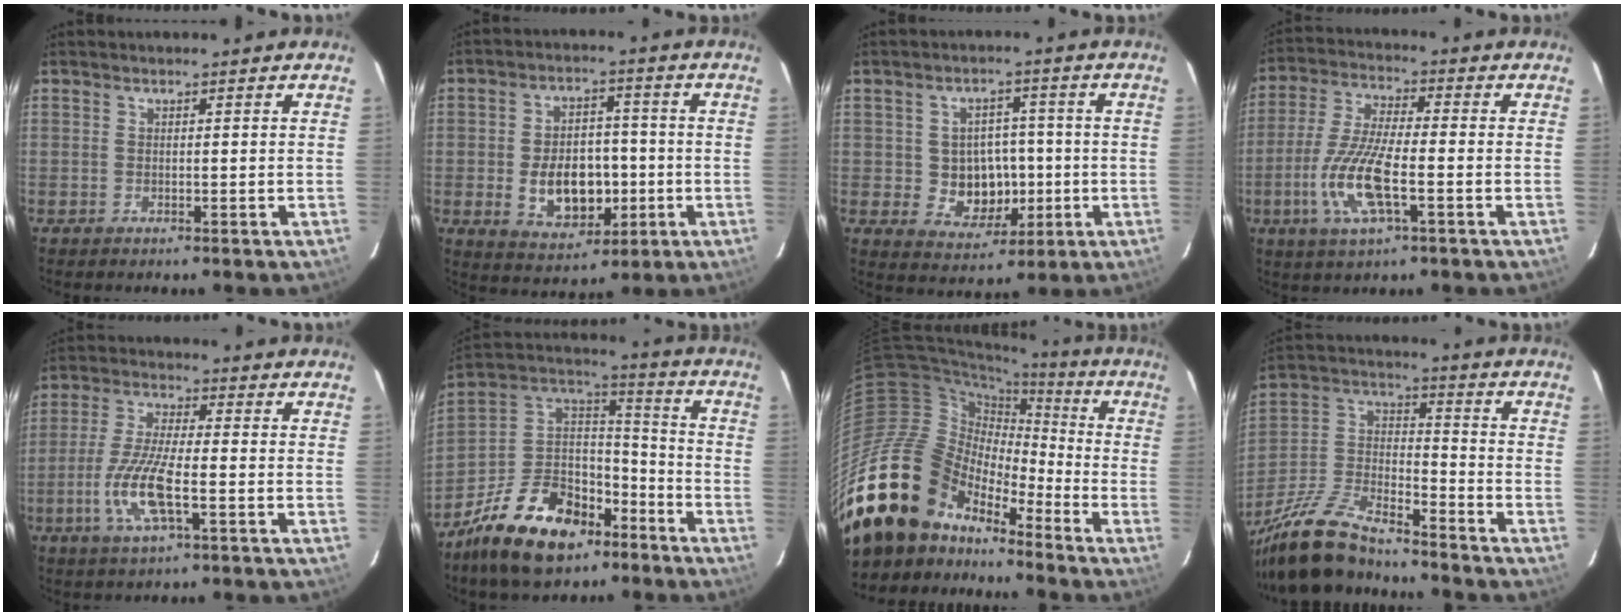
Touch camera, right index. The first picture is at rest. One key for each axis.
{"total": 11.6, "fx": -2.3, "fy": 7.8, "fz": 8.3, "tx": -0.164, "ty": 0.009, "tz": -0.018}
{"total": 8.5, "fx": -1.1, "fy": 7.4, "fz": 3.9, "tx": -0.084, "ty": 0.011, "tz": 0.000}
{"total": 12.6, "fx": -3.9, "fy": 3.4, "fz": 11.5, "tx": -0.245, "ty": -0.008, "tz": -0.078}
{"total": 10.8, "fx": -3.6, "fy": 2.4, "fz": 9.9, "tx": -0.209, "ty": -0.007, "tz": -0.071}
{"total": 21.3, "fx": -13.4, "fy": 12.0, "fz": 11.3, "tx": -0.246, "ty": 0.038, "tz": -0.218}
{"total": 23.4, "fx": -17.2, "fy": 12.6, "fz": 9.5, "tx": -0.194, "ty": 0.012, "tz": -0.309}
{"total": 18.4, "fx": -14.9, "fy": 5.2, "fz": 9.5, "tx": -0.214, "ty": -0.011, "tz": -0.278}